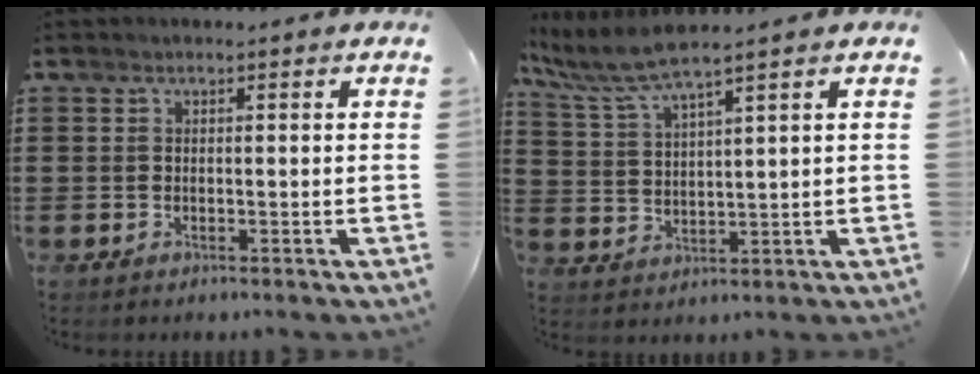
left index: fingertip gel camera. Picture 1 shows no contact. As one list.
[{"total": 6.1, "force": [5.0, 0.3, 3.4], "torque": [-0.085, -0.018, 0.088]}]